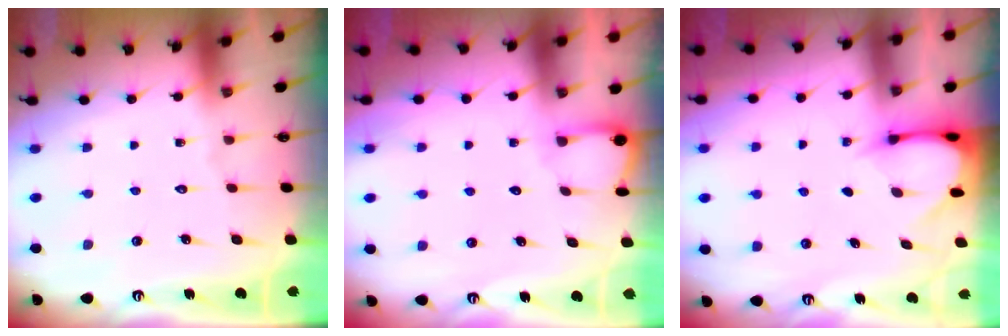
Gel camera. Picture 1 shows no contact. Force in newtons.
{"total": 2.7, "press": 2.7, "slide": 0.2}
{"total": 3.0, "press": 3.0, "slide": 0.2}